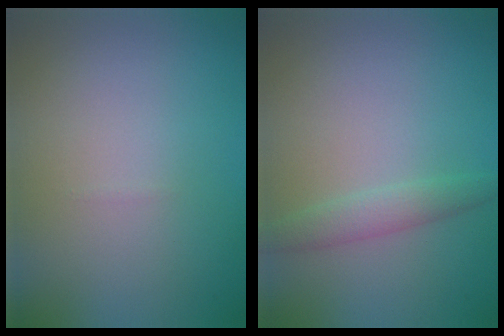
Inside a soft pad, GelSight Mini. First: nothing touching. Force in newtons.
{"total": 1.9, "press": 1.9, "slide": 0.1}